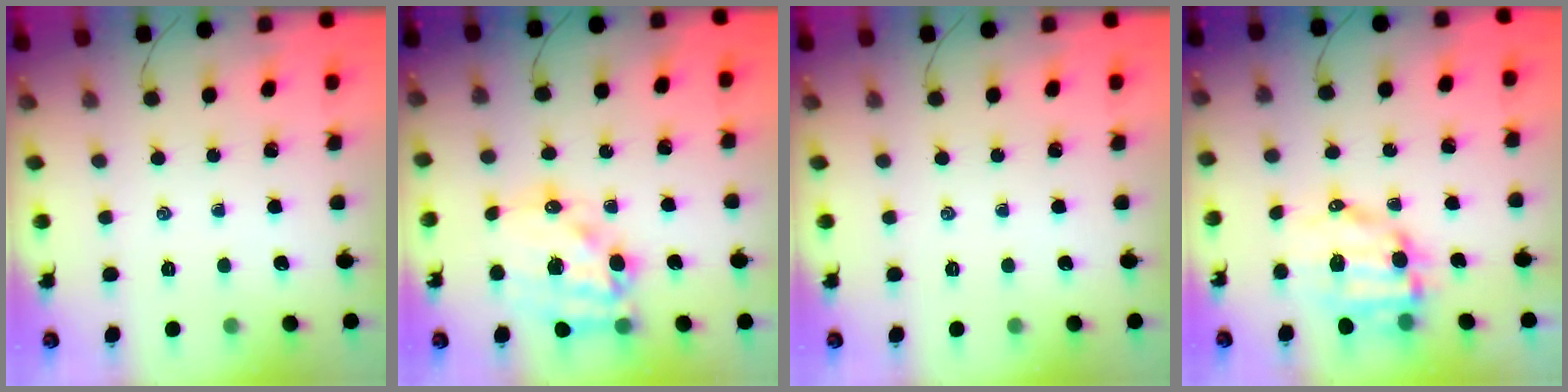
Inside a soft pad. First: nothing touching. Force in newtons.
{"total": 16.8, "press": 16.4, "slide": 3.7}
{"total": 0.0}
{"total": 8.9, "press": 8.6, "slide": 2.1}